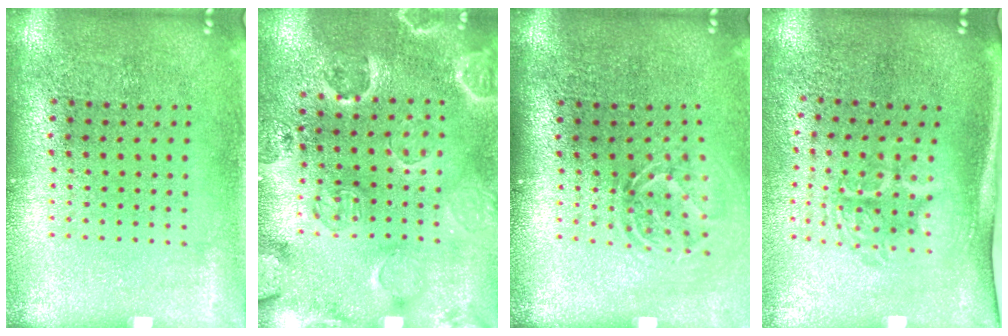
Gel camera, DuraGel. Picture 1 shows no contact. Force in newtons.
{"total": 2.4, "press": 2.0, "slide": 1.4}
{"total": 1.6, "press": 1.2, "slide": 1.1}
{"total": 1.7, "press": 1.3, "slide": 1.2}